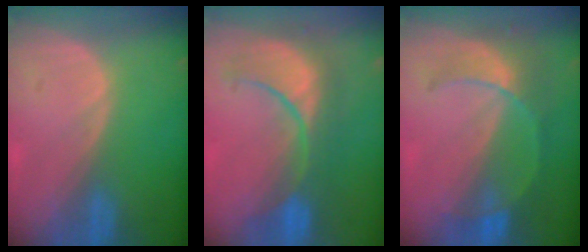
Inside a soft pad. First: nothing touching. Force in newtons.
{"total": 9.6, "press": 9.5, "slide": 1.7}
{"total": 8.0, "press": 7.0, "slide": 3.8}